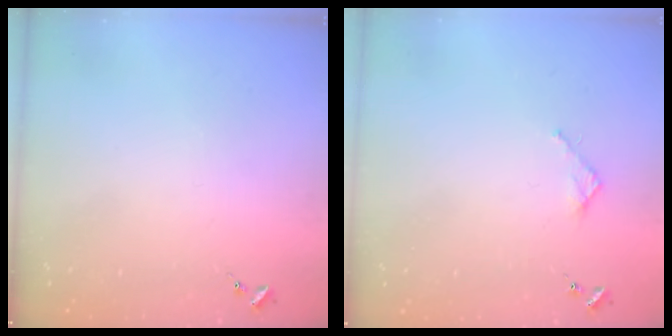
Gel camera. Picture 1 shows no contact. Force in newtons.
{"total": 2.7, "press": 2.7, "slide": 0.2}